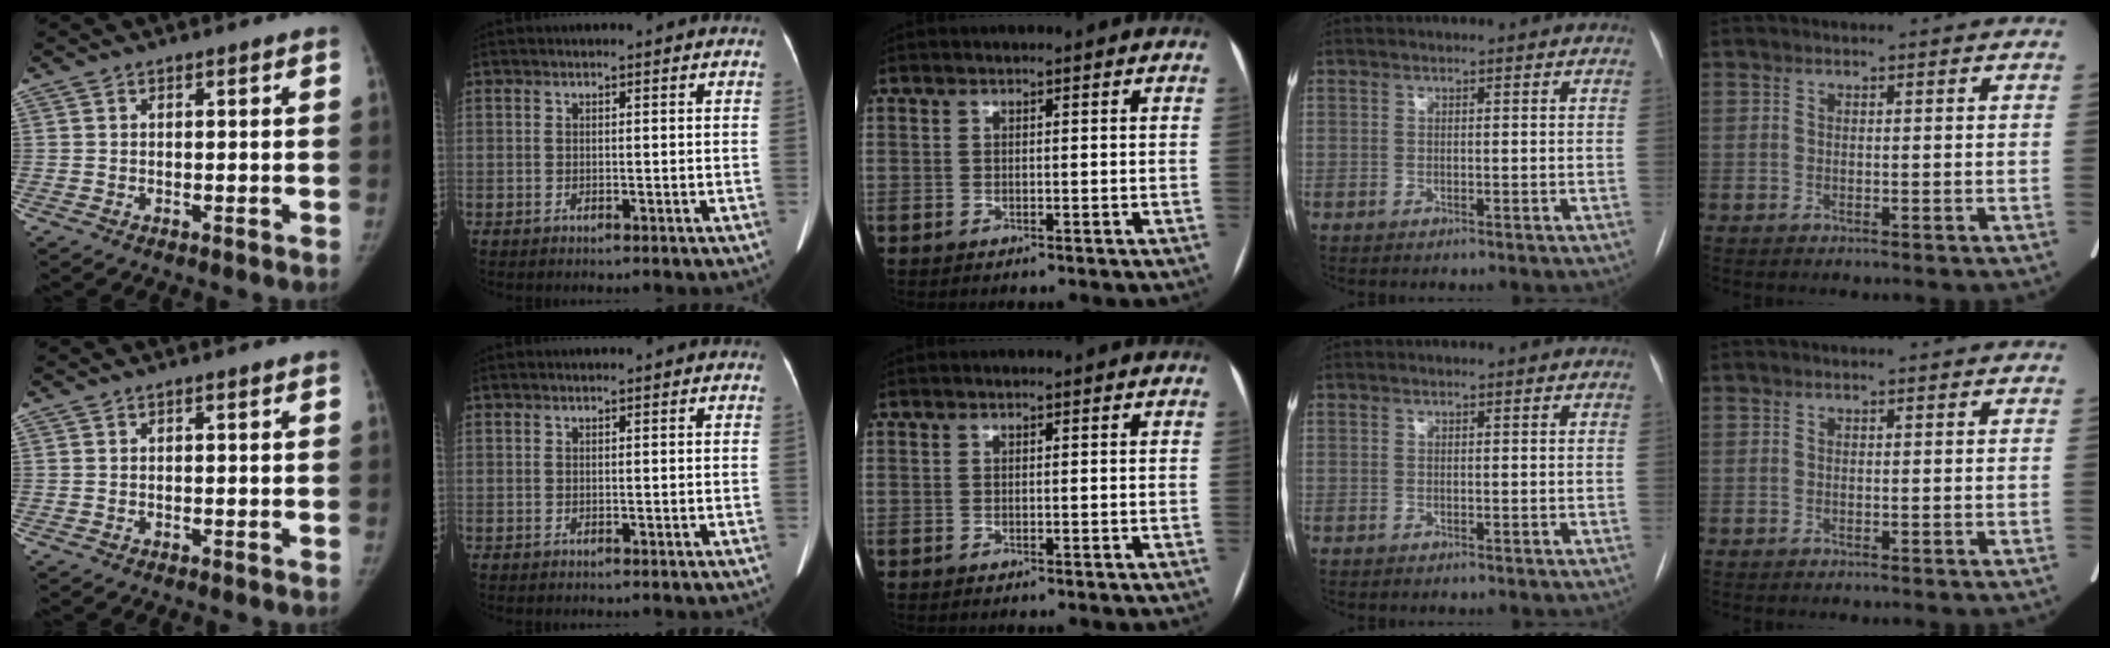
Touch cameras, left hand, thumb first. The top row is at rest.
{}